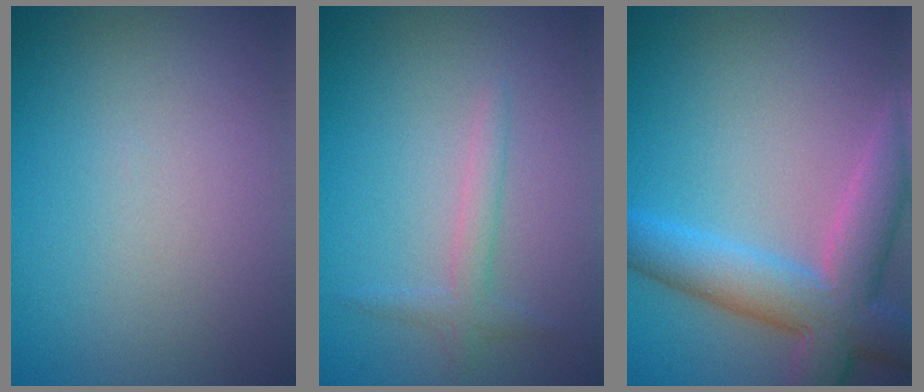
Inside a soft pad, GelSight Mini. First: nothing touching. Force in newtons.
{"total": 1.7, "press": 1.7, "slide": 0.1}
{"total": 7.7, "press": 7.7, "slide": 0.8}